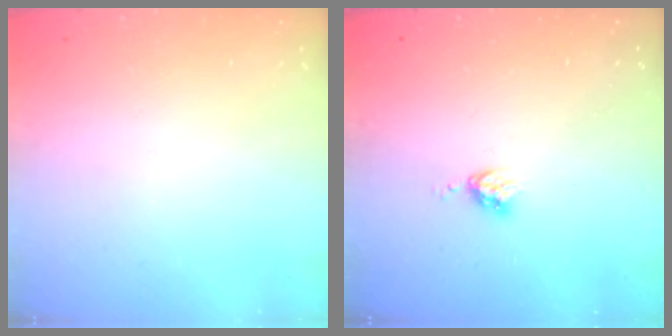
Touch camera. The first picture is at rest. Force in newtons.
{"total": 3.7, "press": 3.7, "slide": 0.5}